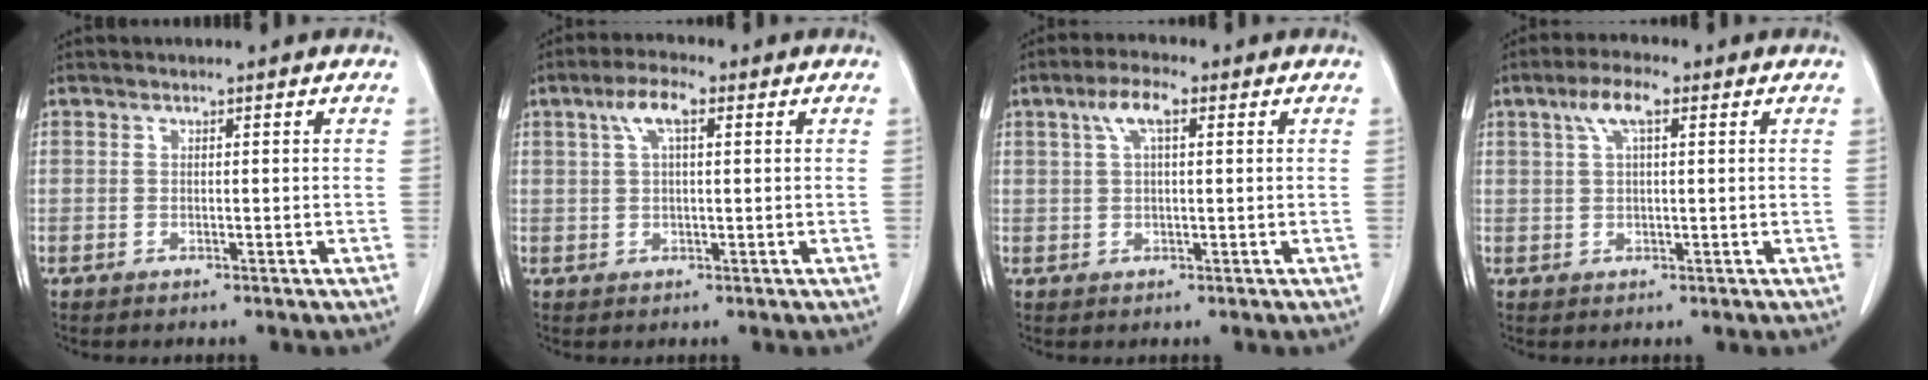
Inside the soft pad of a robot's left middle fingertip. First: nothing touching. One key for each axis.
{"total": 4.6, "fx": 1.9, "fy": 1.2, "fz": 4.0, "tx": -0.086, "ty": 0.016, "tz": 0.039}
{"total": 4.5, "fx": 1.9, "fy": 1.1, "fz": 4.0, "tx": -0.084, "ty": 0.016, "tz": 0.038}
{"total": 4.6, "fx": 2.1, "fy": 1.1, "fz": 4.0, "tx": -0.085, "ty": 0.015, "tz": 0.042}